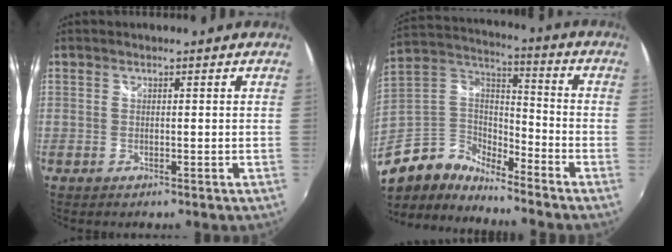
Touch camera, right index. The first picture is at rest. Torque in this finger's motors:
{"motor_torque": [0.01, -0.62, -0.01, -0.01]}